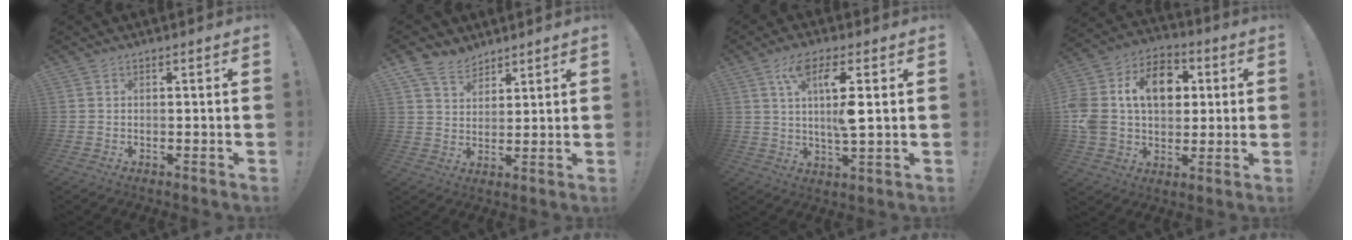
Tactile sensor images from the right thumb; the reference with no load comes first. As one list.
[{"total": 8.2, "force": [6.3, 4.5, 2.5], "torque": [-0.056, -0.034, 0.125]}, {"total": 10.6, "force": [3.6, 2.2, 9.8], "torque": [-0.172, -0.005, 0.058]}, {"total": 18.4, "force": [3.8, 13.8, 11.6], "torque": [-0.200, 0.010, 0.072]}]